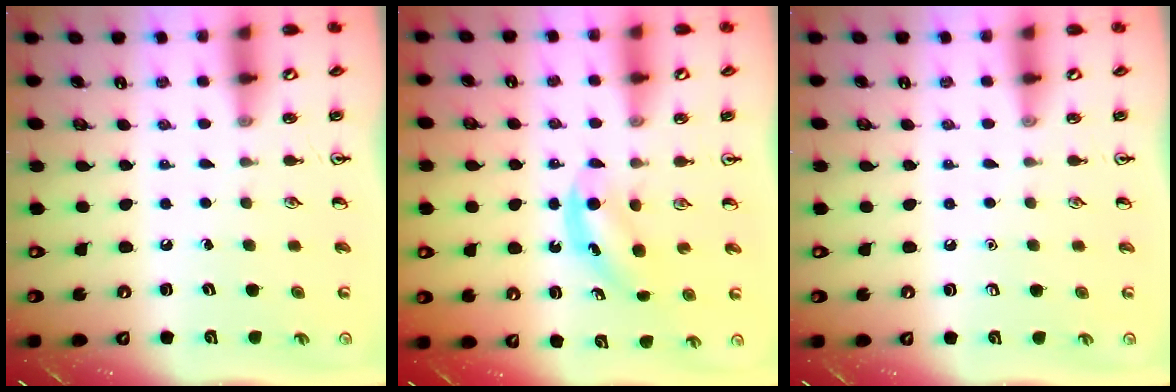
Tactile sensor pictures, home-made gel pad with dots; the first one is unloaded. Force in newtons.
{"total": 4.1, "press": 4.1, "slide": 0.6}
{"total": 0.0}